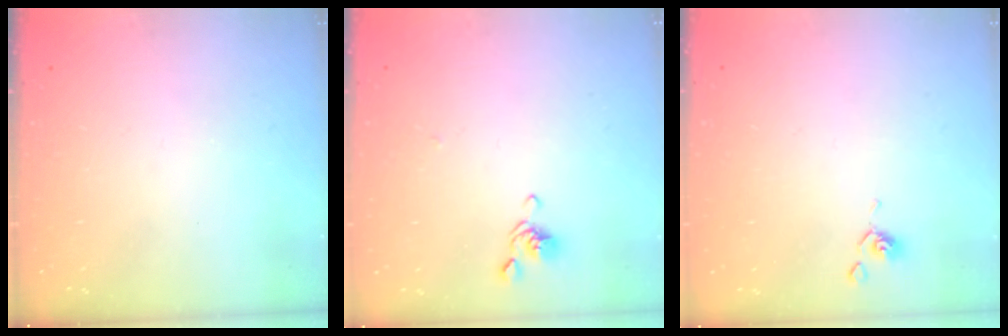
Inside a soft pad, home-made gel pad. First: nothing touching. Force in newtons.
{"total": 2.1, "press": 2.0, "slide": 0.7}
{"total": 2.0, "press": 2.0, "slide": 0.4}